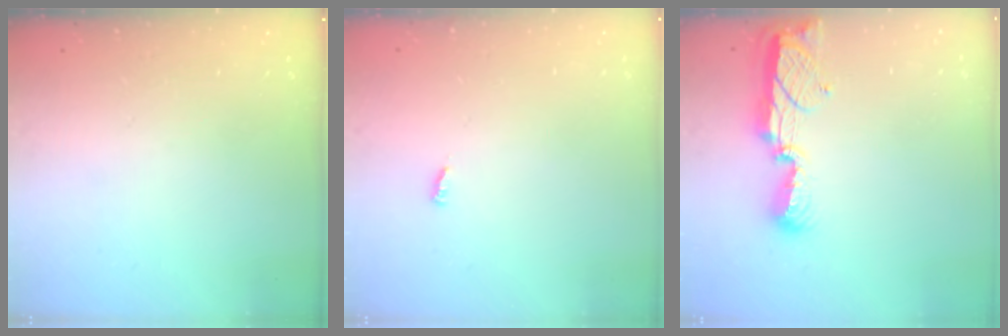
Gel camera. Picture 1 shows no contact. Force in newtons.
{"total": 3.0, "press": 3.0, "slide": 0.0}
{"total": 9.9, "press": 9.7, "slide": 2.0}